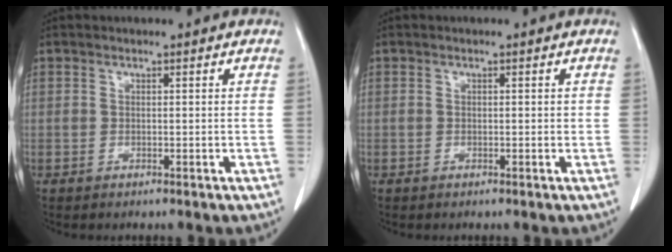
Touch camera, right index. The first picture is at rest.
{"total": 0.6, "force": [0.1, 0.3, 0.5], "torque": [-0.008, 0.002, 0.002]}